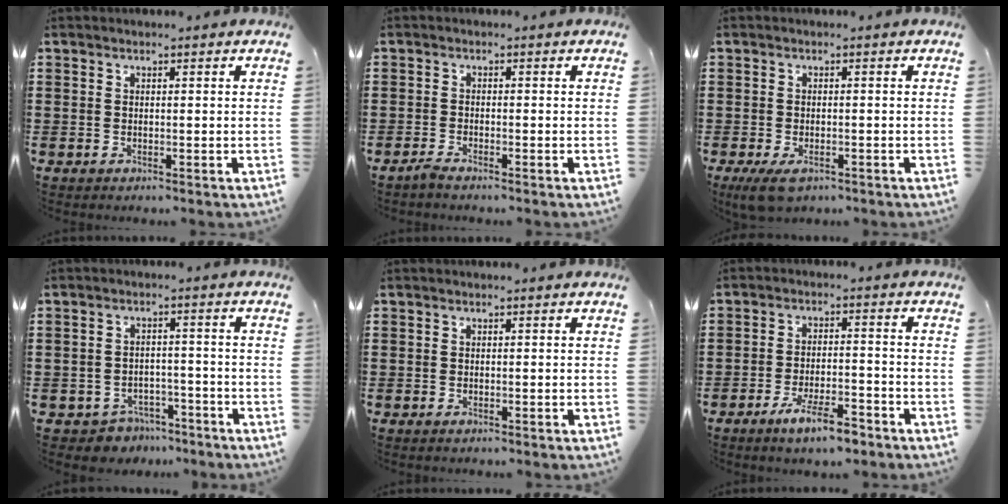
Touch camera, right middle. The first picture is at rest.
{"total": 1.4, "force": [-1.2, 0.1, 0.6], "torque": [-0.013, -0.001, -0.023]}
{"total": 2.2, "force": [-1.5, 0.8, 1.3], "torque": [-0.038, -0.004, -0.033]}
{"total": 3.3, "force": [-3.1, 1.2, -0.1], "torque": [-0.009, 0.004, -0.068]}
{"total": 0.0}
{"total": 6.4, "force": [-4.6, 1.2, 4.2], "torque": [-0.078, 0.001, -0.085]}